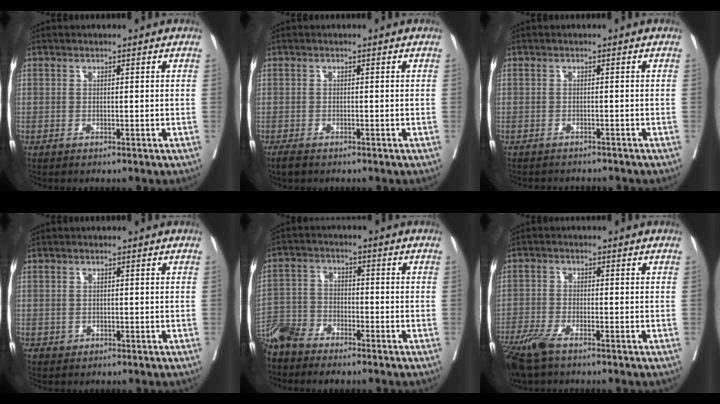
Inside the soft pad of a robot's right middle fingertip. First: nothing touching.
{"total": 1.6, "force": [-1.3, 0.5, 0.8], "torque": [-0.019, -0.005, -0.020]}
{"total": 4.2, "force": [-4.0, 0.8, 0.7], "torque": [0.000, -0.006, -0.052]}
{"total": 0.7, "force": [-0.2, 0.7, 0.2], "torque": [0.000, 0.002, 0.000]}
{"total": 6.8, "force": [-6.0, 2.3, 2.4], "torque": [-0.054, -0.010, -0.122]}
{"total": 6.5, "force": [-4.8, 1.5, 4.2], "torque": [-0.087, -0.016, -0.090]}